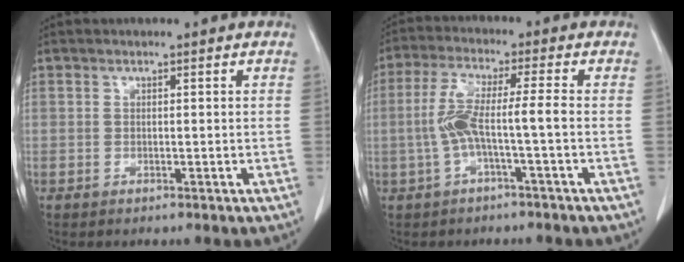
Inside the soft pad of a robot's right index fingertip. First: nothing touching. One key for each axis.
{"total": 6.3, "fx": -1.2, "fy": -0.1, "fz": 6.2, "tx": -0.129, "ty": 0.019, "tz": -0.020}